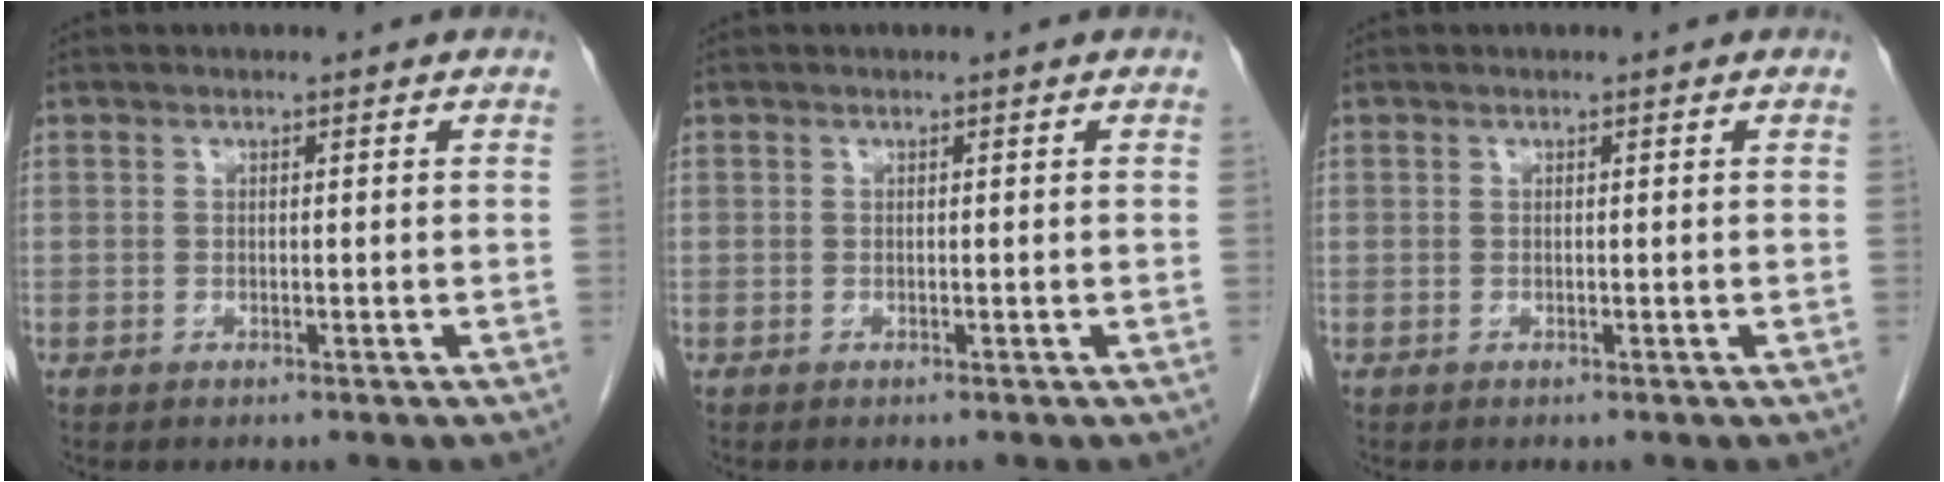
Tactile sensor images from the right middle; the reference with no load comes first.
{"total": 0.0}
{"total": 0.0}